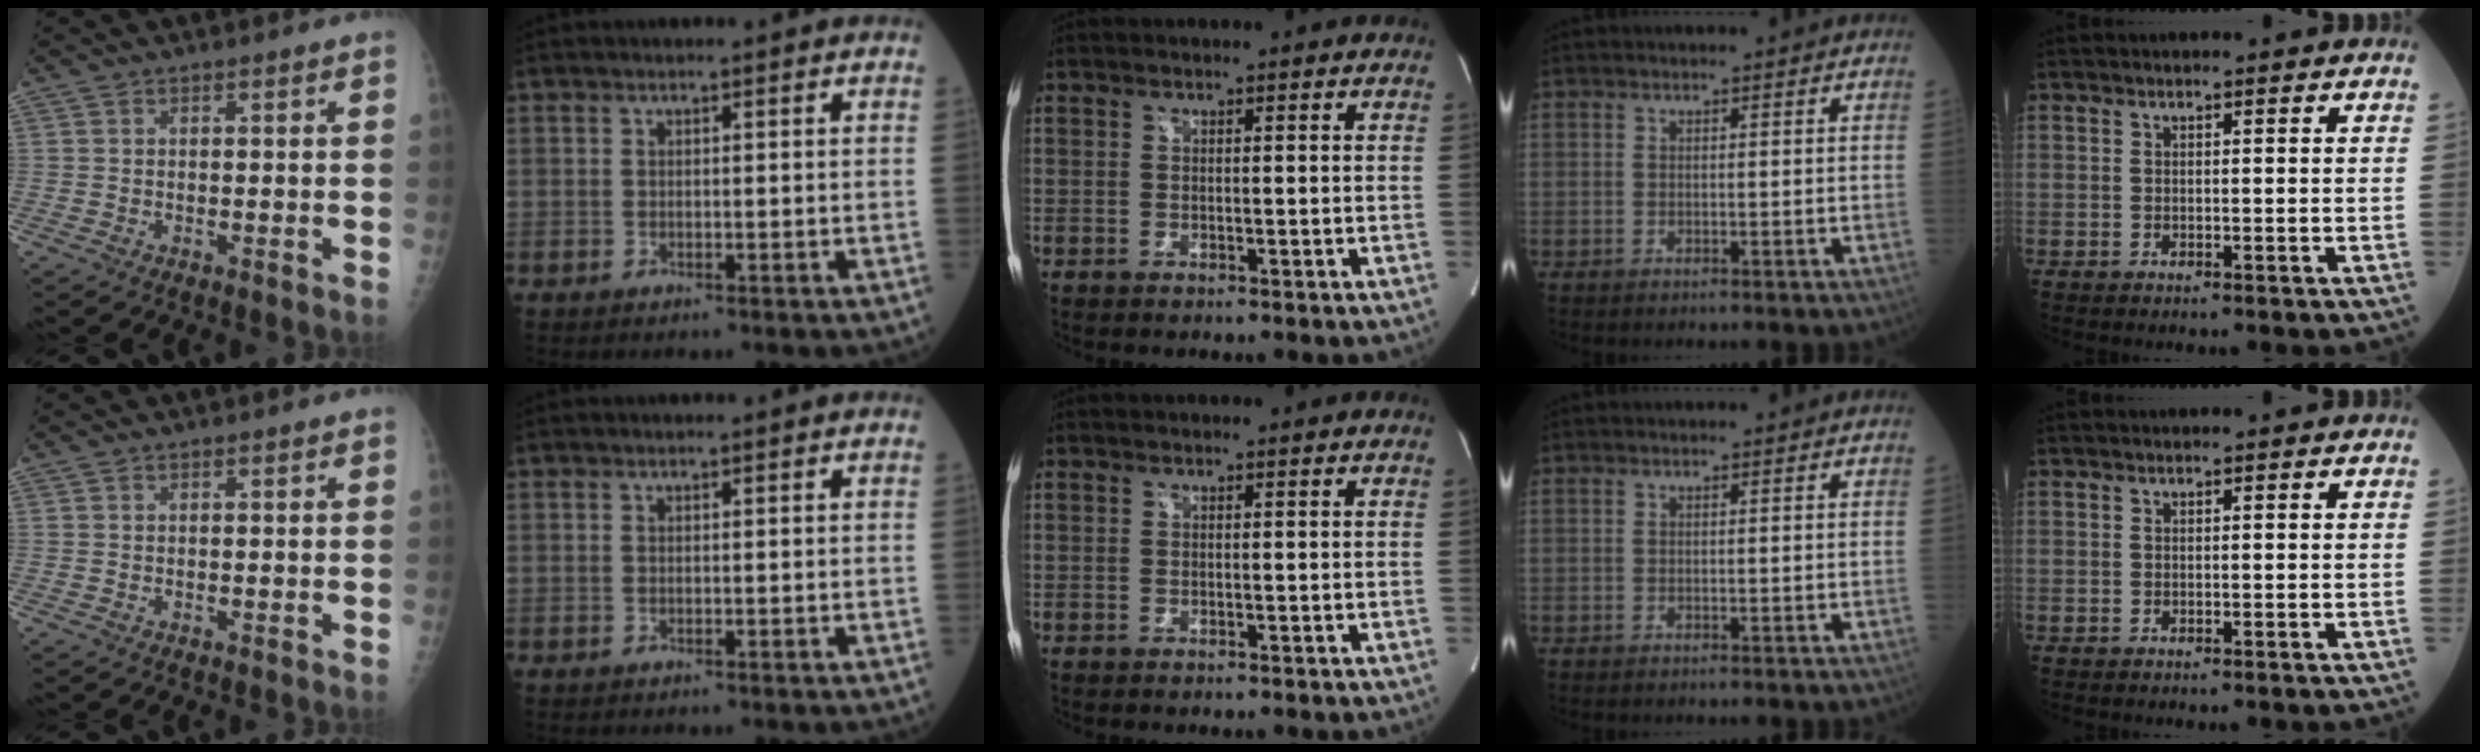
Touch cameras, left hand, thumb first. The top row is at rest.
{}